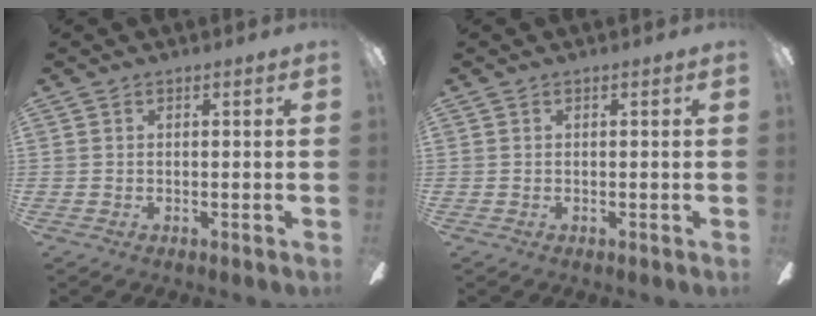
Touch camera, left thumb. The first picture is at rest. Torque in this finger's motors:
{"motor_torque": [0.00, 0.00, 0.00, -0.01, 0.00]}